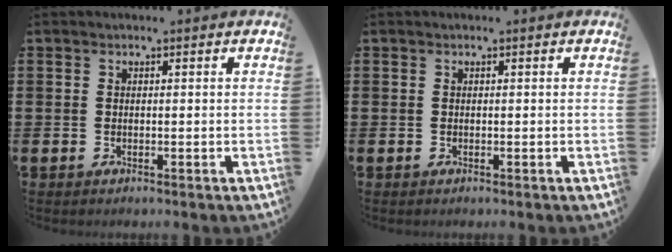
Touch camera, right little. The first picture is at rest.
{"total": 0.0}